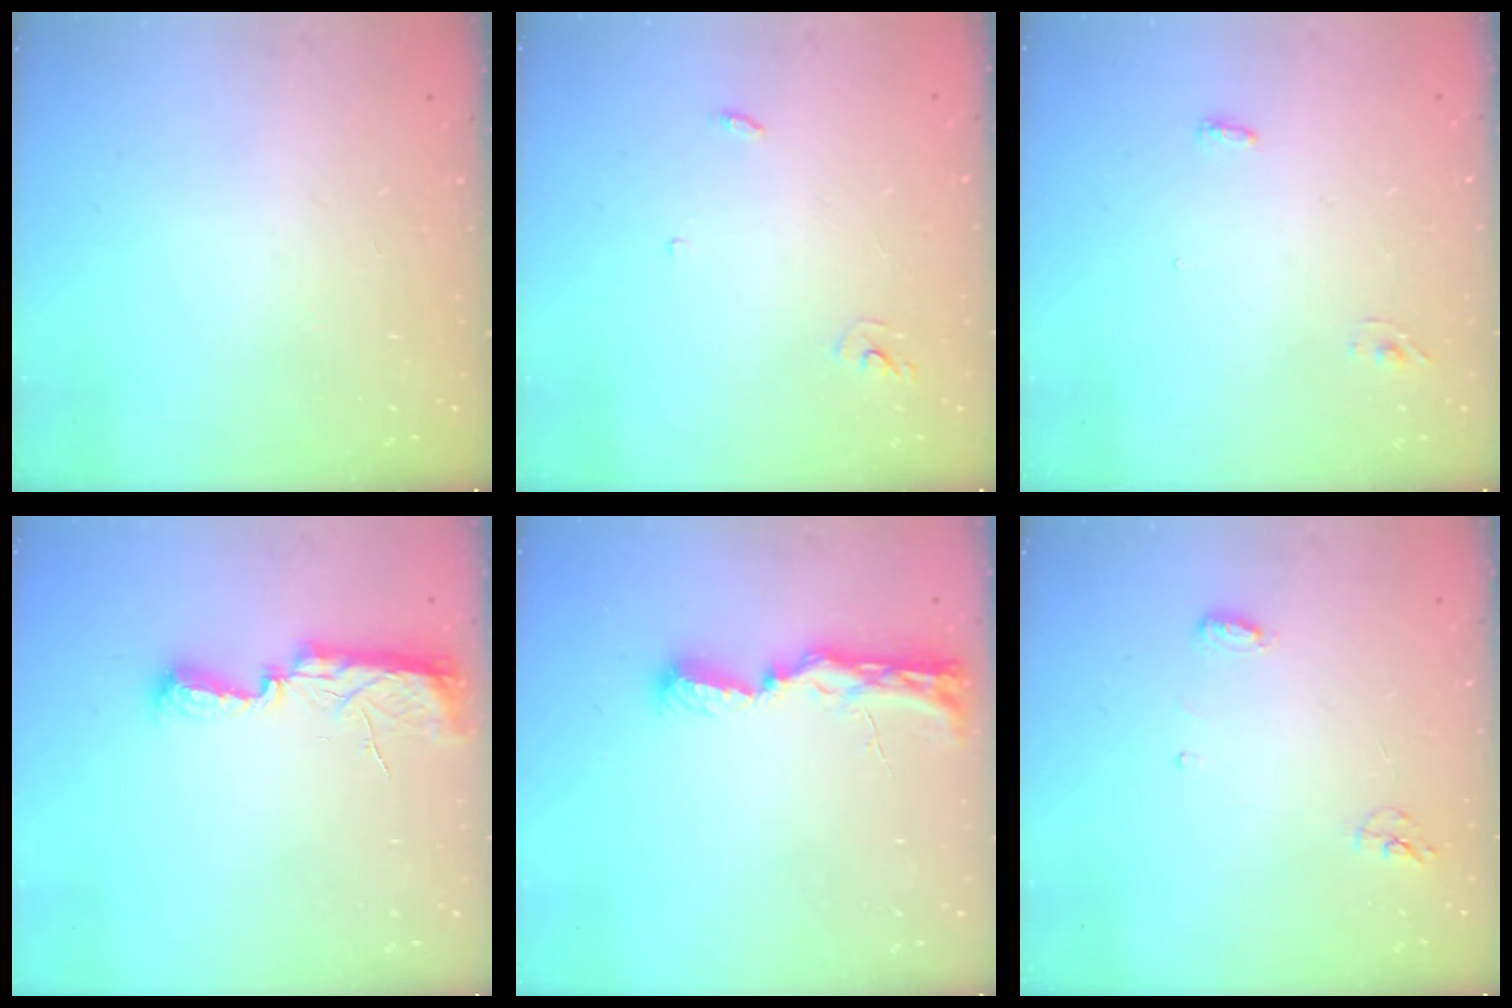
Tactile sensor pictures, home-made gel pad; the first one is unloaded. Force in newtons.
{"total": 2.9, "press": 2.9, "slide": 0.2}
{"total": 3.3, "press": 2.9, "slide": 1.7}
{"total": 10.5, "press": 9.0, "slide": 5.3}
{"total": 8.3, "press": 8.2, "slide": 0.8}
{"total": 5.4, "press": 5.3, "slide": 1.1}